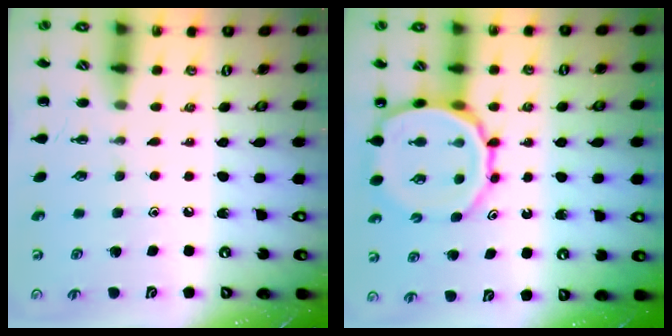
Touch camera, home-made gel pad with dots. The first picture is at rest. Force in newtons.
{"total": 14.1, "press": 13.5, "slide": 4.1}